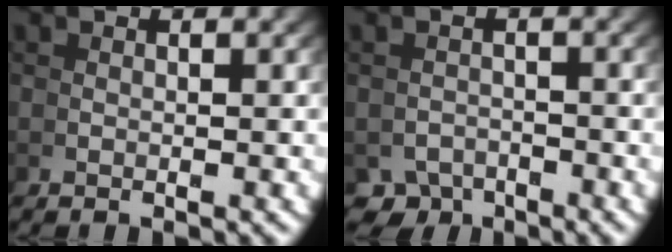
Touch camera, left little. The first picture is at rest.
{"total": 3.9, "force": [-3.3, 2.0, 0.3], "torque": [0.015, -0.022, -0.052]}